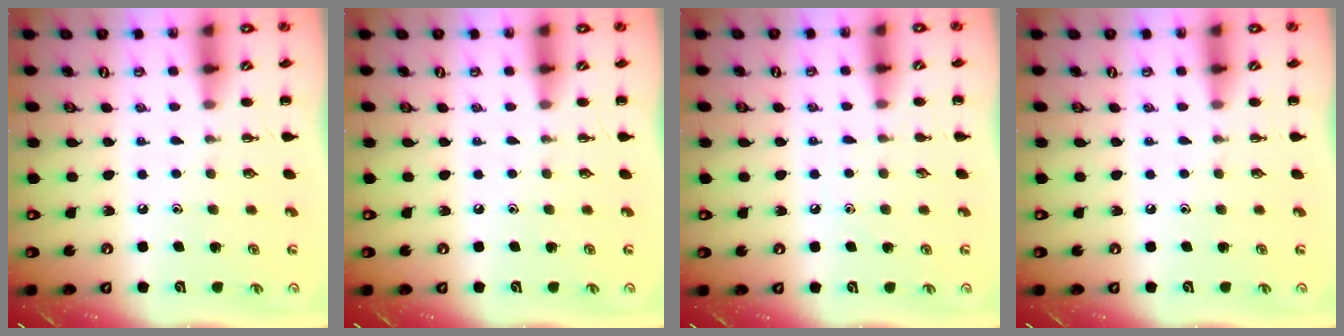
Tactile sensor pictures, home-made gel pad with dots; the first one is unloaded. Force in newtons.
{"total": 0.0}
{"total": 3.9, "press": 3.7, "slide": 1.3}
{"total": 0.0}